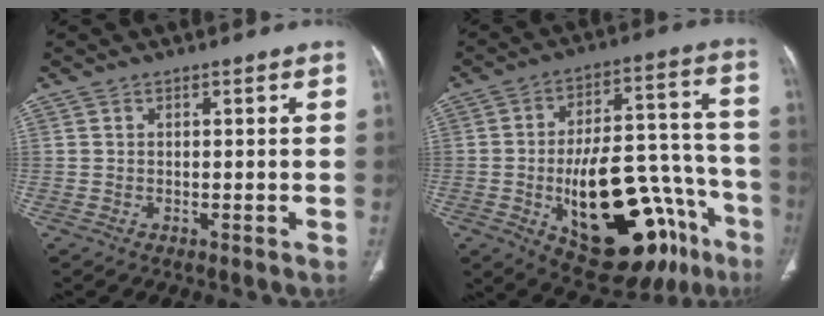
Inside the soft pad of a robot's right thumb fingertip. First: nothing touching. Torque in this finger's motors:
{"motor_torque": [3.59, 1.42, 2.24, -0.53, 0.61]}